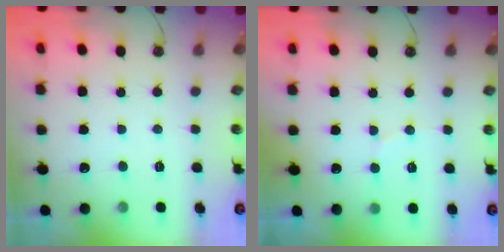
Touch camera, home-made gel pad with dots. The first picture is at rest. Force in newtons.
{"total": 5.9, "press": 5.6, "slide": 1.9}